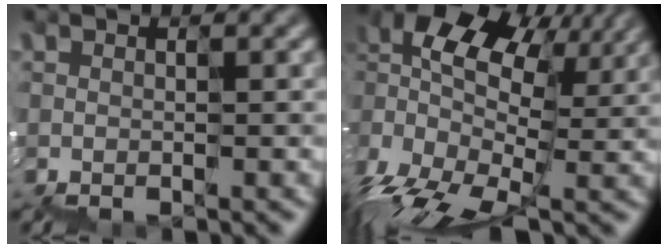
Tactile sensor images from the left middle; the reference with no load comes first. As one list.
[{"total": 11.7, "force": [1.1, 6.6, 9.6], "torque": [-0.215, 0.025, 0.026]}]